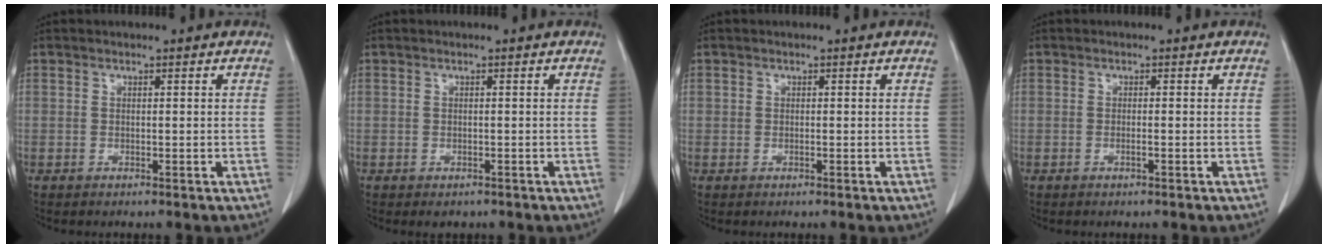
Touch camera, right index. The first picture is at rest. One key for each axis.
{"total": 1.1, "fx": -0.7, "fy": 0.8, "fz": 0.3, "tx": -0.004, "ty": 0.002, "tz": -0.004}
{"total": 0.0}
{"total": 0.6, "fx": -0.3, "fy": 0.0, "fz": 0.6, "tx": -0.014, "ty": -0.001, "tz": -0.003}